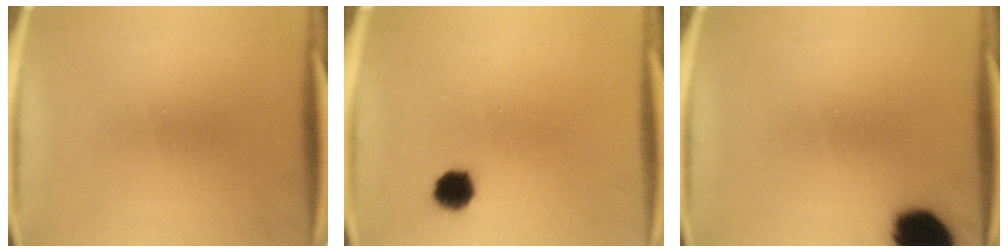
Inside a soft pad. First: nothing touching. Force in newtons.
{"total": 4.6}
{"total": 13.4}